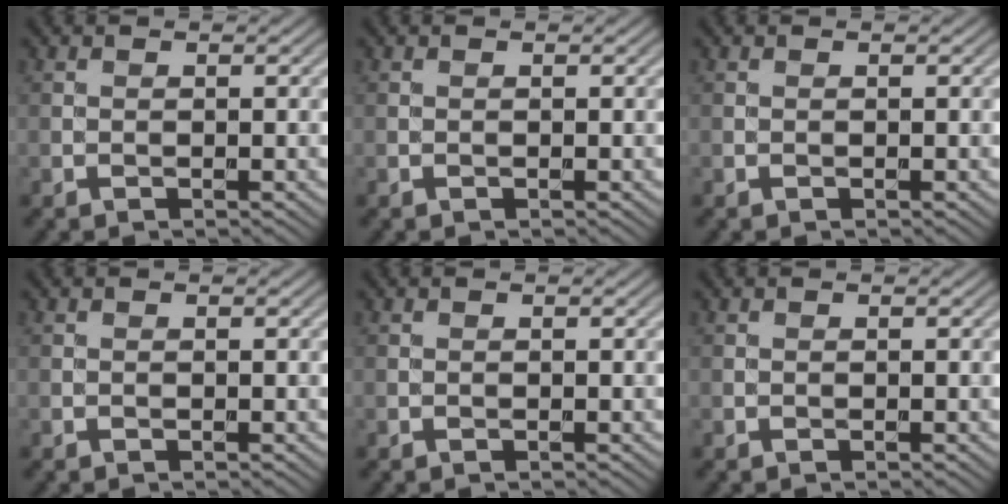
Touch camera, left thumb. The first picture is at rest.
{"total": 0.0}
{"total": 0.0}
{"total": 0.0}
{"total": 0.0}
{"total": 0.0}